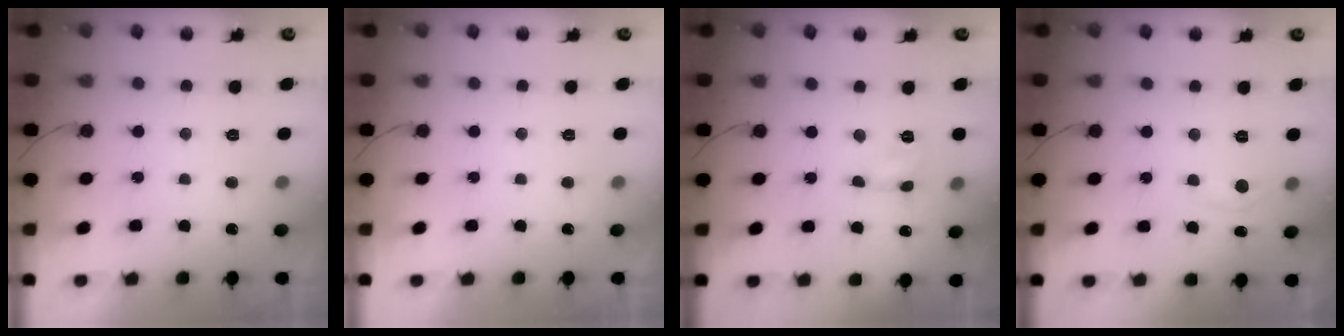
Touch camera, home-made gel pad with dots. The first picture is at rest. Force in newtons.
{"total": 0.0}
{"total": 3.2, "press": 3.2, "slide": 0.3}
{"total": 3.2, "press": 3.1, "slide": 0.5}